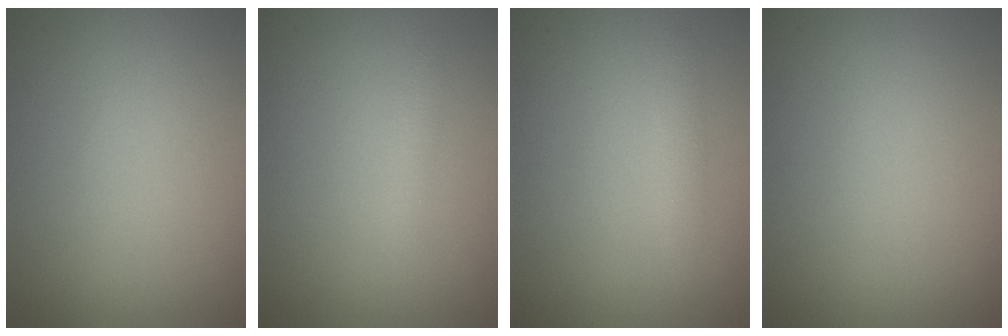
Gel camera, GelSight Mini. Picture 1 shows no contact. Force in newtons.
{"total": 1.0, "press": 1.0, "slide": 0.0}
{"total": 1.3, "press": 1.3, "slide": 0.0}
{"total": 0.0}